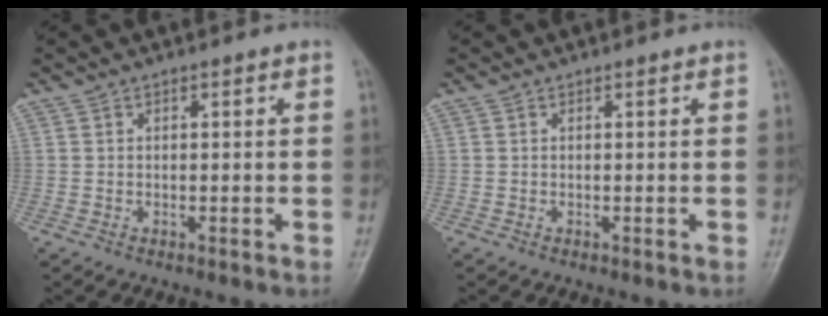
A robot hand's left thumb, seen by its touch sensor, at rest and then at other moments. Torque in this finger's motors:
{"motor_torque": [0.08, -0.01, 0.01, -0.25, 0.00]}